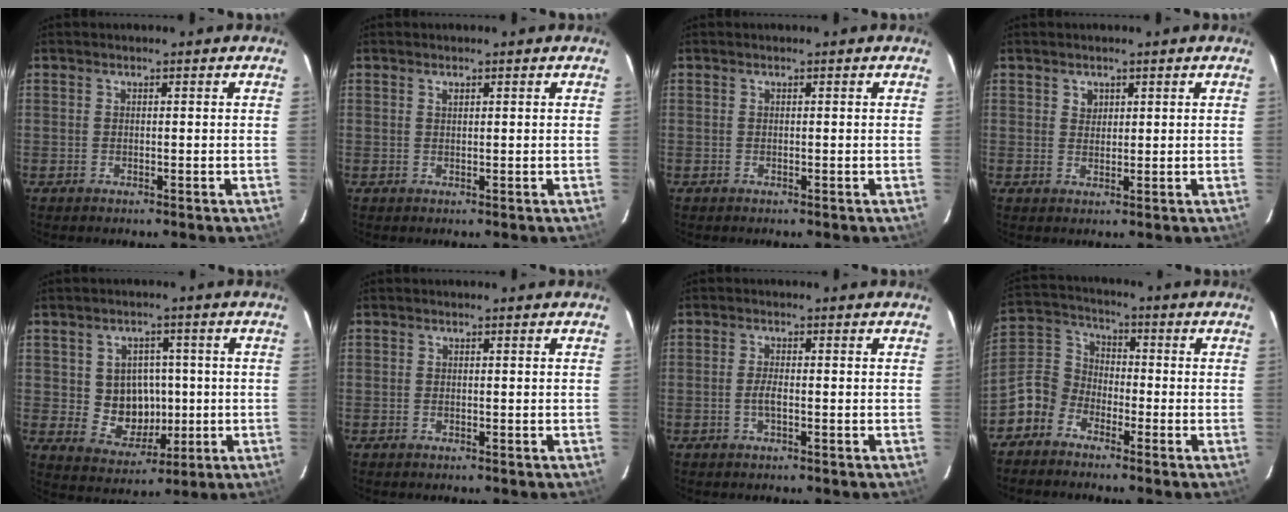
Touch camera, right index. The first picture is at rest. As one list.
[{"total": 0.6, "force": [0.4, 0.3, 0.4], "torque": [-0.006, 0.002, 0.007]}, {"total": 0.0}, {"total": 1.9, "force": [1.0, 1.6, 0.4], "torque": [-0.002, 0.006, 0.016]}, {"total": 8.4, "force": [0.1, 7.7, 3.3], "torque": [-0.069, 0.008, 0.019]}, {"total": 0.0}, {"total": 1.9, "force": [-0.6, 0.4, 1.7], "torque": [-0.036, -0.001, -0.012]}, {"total": 8.2, "force": [-5.0, 6.2, 2.2], "torque": [-0.061, 0.033, -0.119]}]